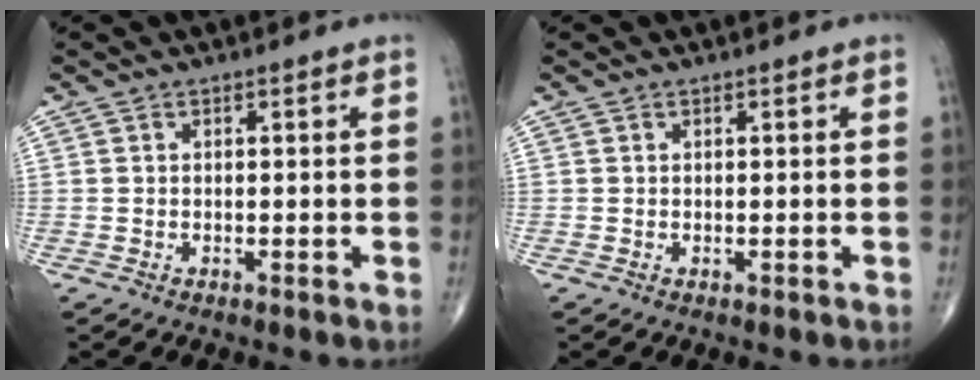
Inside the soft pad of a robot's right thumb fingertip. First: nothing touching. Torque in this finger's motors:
{"motor_torque": [-0.18, -0.01, 0.03, 0.17, 0.01]}